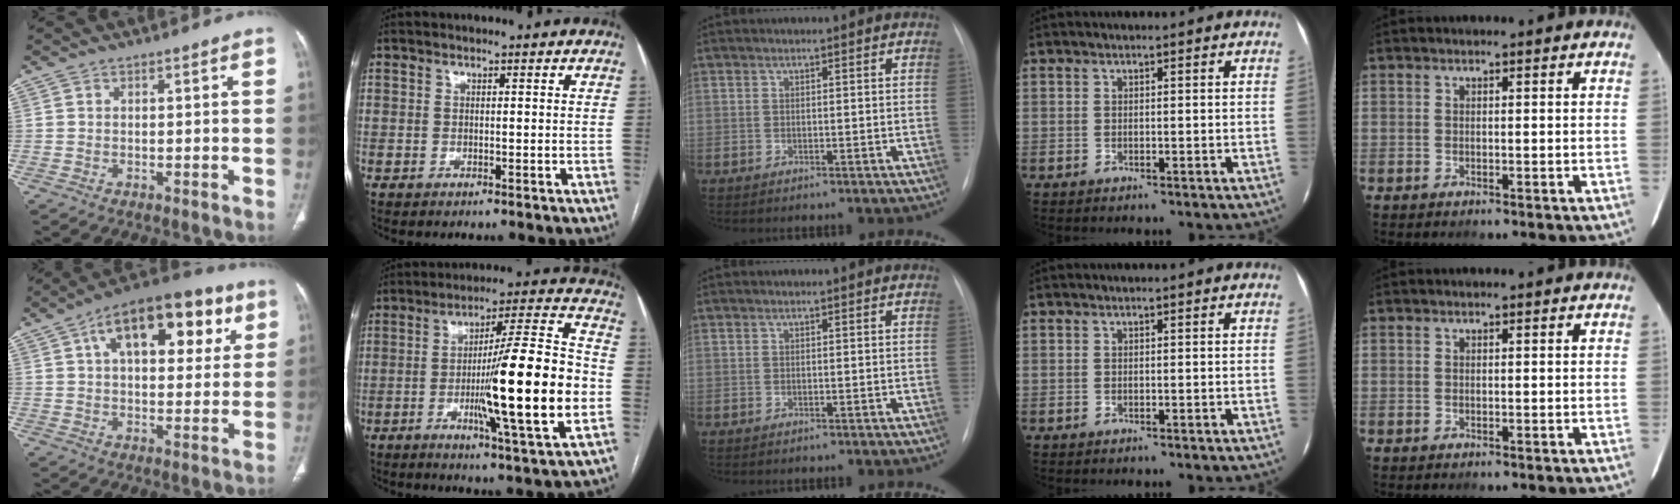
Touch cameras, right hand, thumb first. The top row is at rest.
{"thumb": {"total": 20.2, "force": [7.8, 10.4, 15.5], "torque": [-0.192, 0.008, 0.114]}, "index": {"total": 19.6, "force": [-3.9, 0.2, 19.2], "torque": [-0.301, -0.007, -0.064]}}